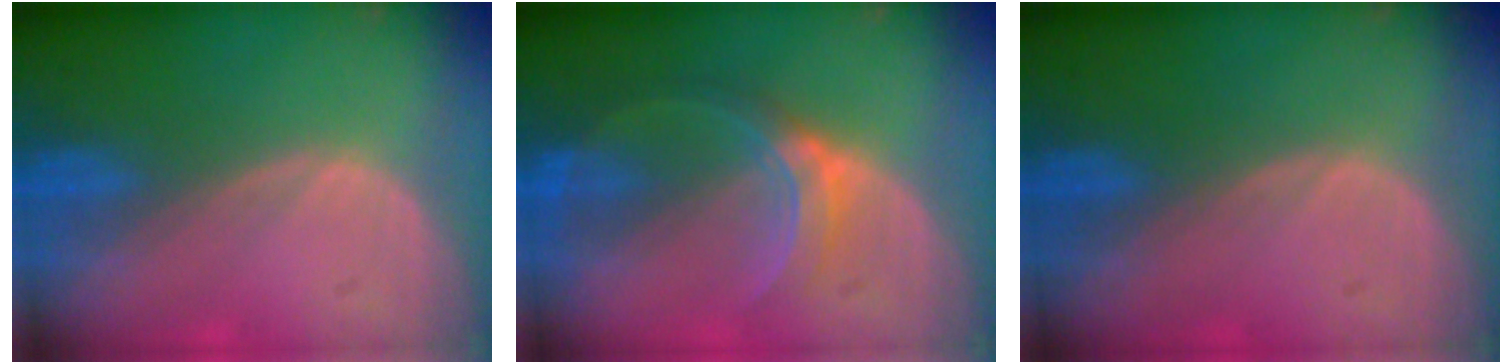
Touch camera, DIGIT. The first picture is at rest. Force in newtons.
{"total": 5.9, "press": 5.8, "slide": 1.2}
{"total": 0.0}